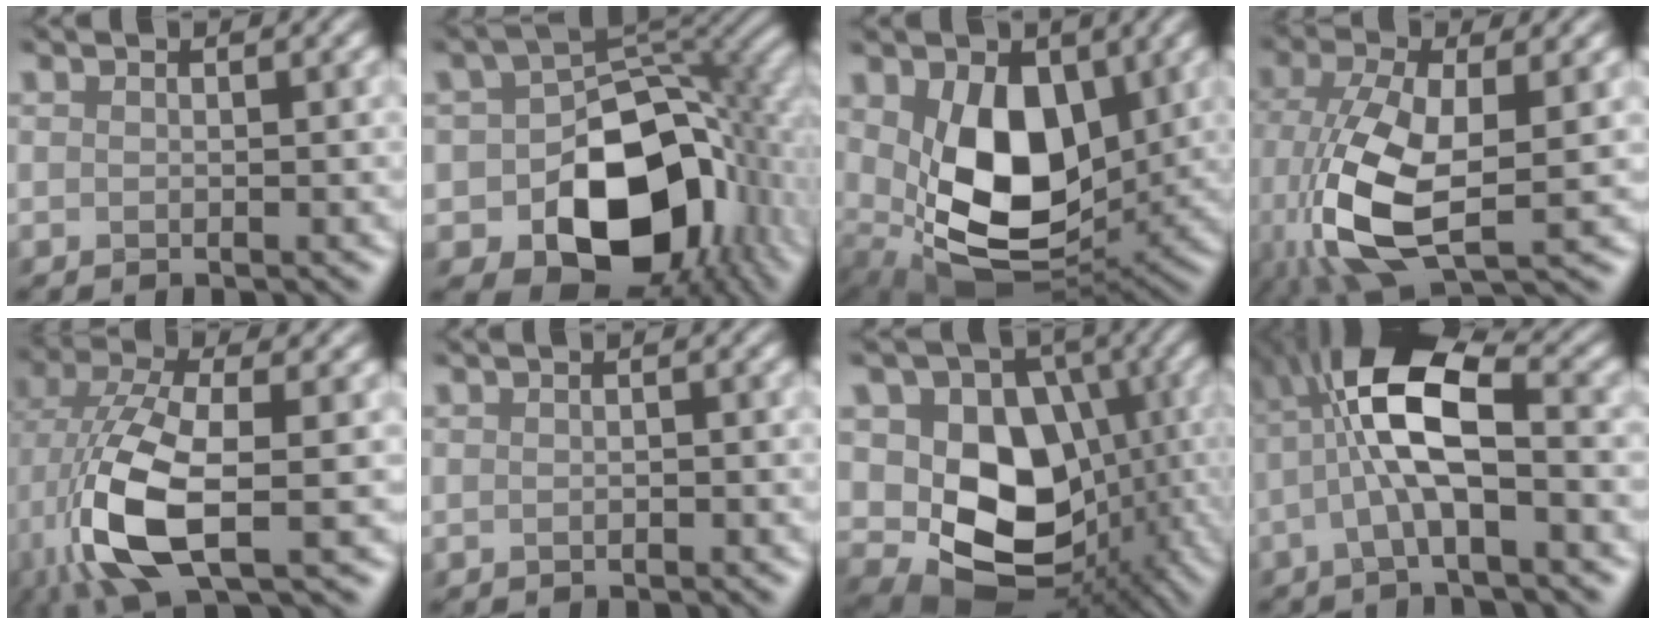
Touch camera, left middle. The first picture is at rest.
{"total": 13.8, "force": [-4.5, 8.9, 9.5], "torque": [-0.128, -0.015, -0.073]}
{"total": 9.2, "force": [1.1, 5.7, 7.1], "torque": [-0.142, -0.024, 0.030]}
{"total": 9.8, "force": [-1.5, 4.4, 8.6], "torque": [-0.208, -0.012, -0.031]}
{"total": 9.4, "force": [-1.6, 3.9, 8.4], "torque": [-0.202, -0.004, -0.037]}
{"total": 0.0}
{"total": 12.2, "force": [-0.7, 9.6, 7.6], "torque": [-0.124, -0.020, -0.013]}
{"total": 7.3, "force": [-0.5, 2.3, 6.9], "torque": [-0.146, 0.023, -0.017]}